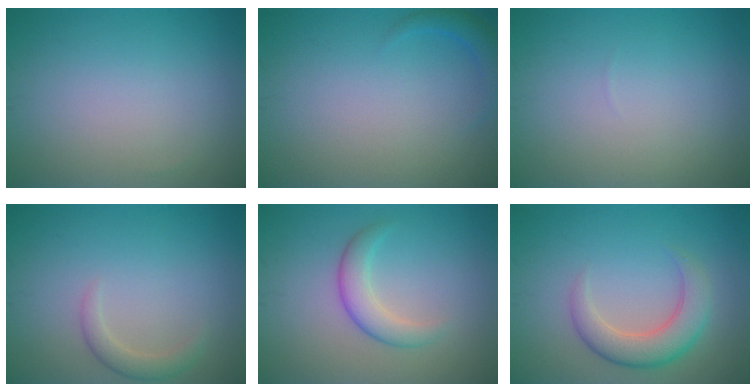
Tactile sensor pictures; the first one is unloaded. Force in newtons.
{"total": 1.7, "press": 1.6, "slide": 0.2}
{"total": 0.0}
{"total": 1.7, "press": 1.7, "slide": 0.2}
{"total": 2.8, "press": 2.8, "slide": 0.1}
{"total": 4.4, "press": 4.4, "slide": 0.3}